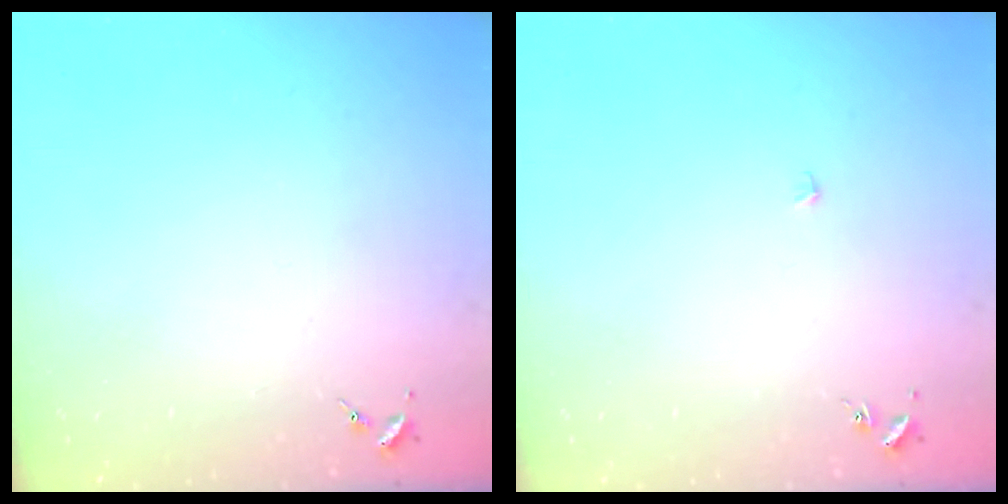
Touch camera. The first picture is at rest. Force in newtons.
{"total": 2.3, "press": 2.3, "slide": 0.1}